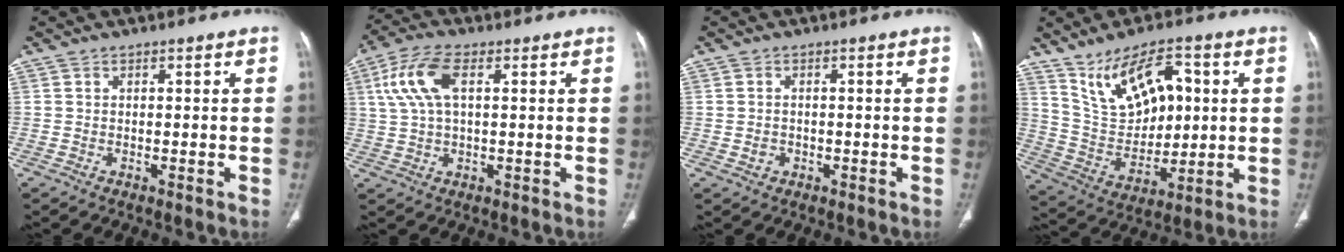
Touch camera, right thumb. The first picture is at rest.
{"total": 9.2, "force": [2.6, 4.3, 7.7], "torque": [-0.177, 0.017, 0.051]}
{"total": 1.6, "force": [-0.5, 1.3, 0.7], "torque": [-0.012, 0.006, -0.003]}
{"total": 16.1, "force": [5.6, 9.2, 11.9], "torque": [-0.171, -0.014, 0.122]}